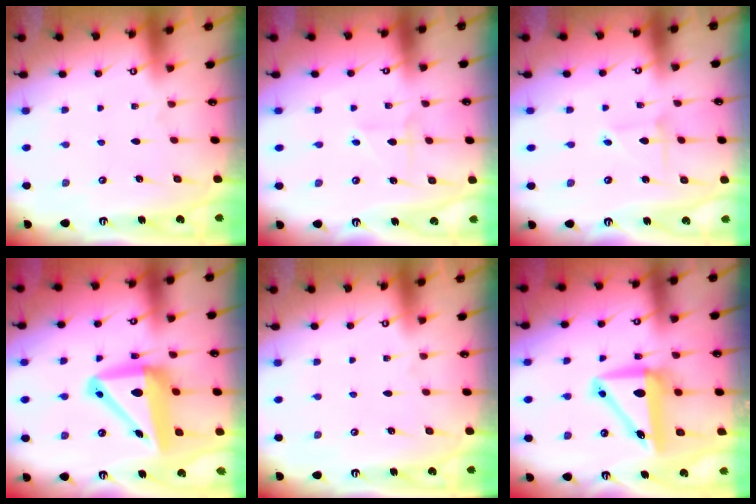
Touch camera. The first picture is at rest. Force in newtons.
{"total": 2.5, "press": 2.3, "slide": 0.9}
{"total": 2.1, "press": 2.1, "slide": 0.1}
{"total": 15.2, "press": 14.9, "slide": 3.1}
{"total": 0.0}
{"total": 11.2, "press": 10.9, "slide": 2.3}